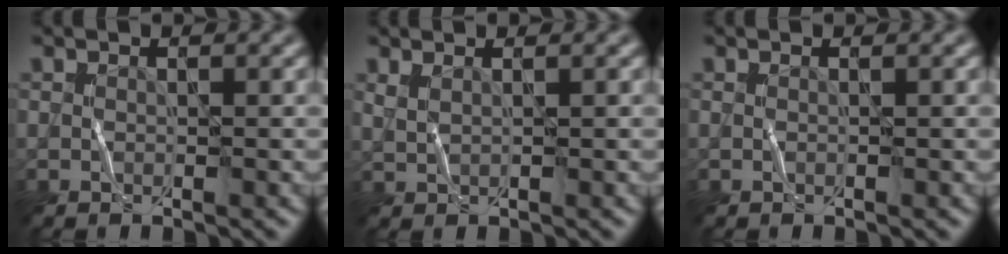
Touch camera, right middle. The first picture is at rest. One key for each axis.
{"total": 0.8, "fx": 0.7, "fy": 0.1, "fz": 0.5, "tx": -0.016, "ty": 0.000, "tz": 0.019}
{"total": 0.0}